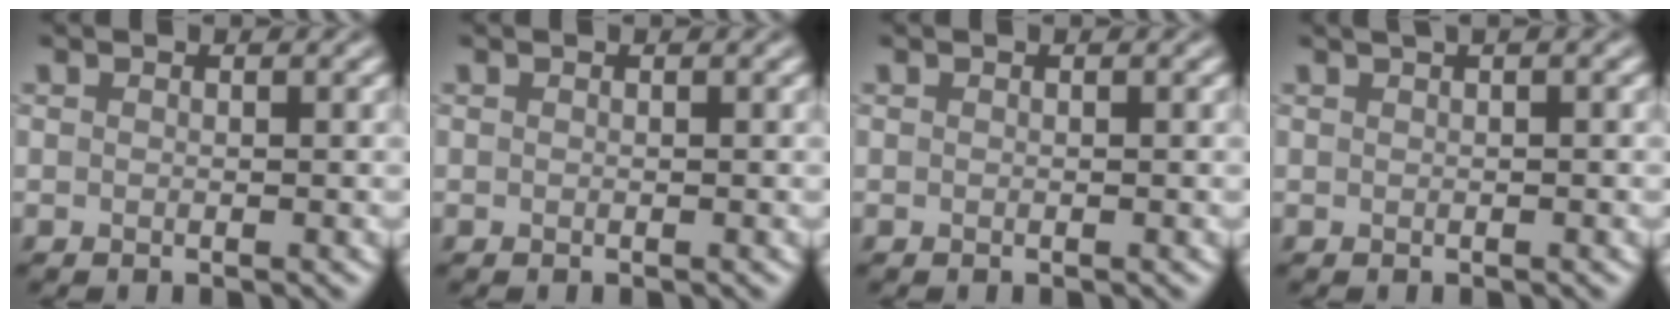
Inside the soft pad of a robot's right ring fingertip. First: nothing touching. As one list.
[{"total": 0.0}, {"total": 0.0}, {"total": 3.0, "force": [1.6, 1.2, 2.2], "torque": [-0.021, 0.009, 0.013]}]